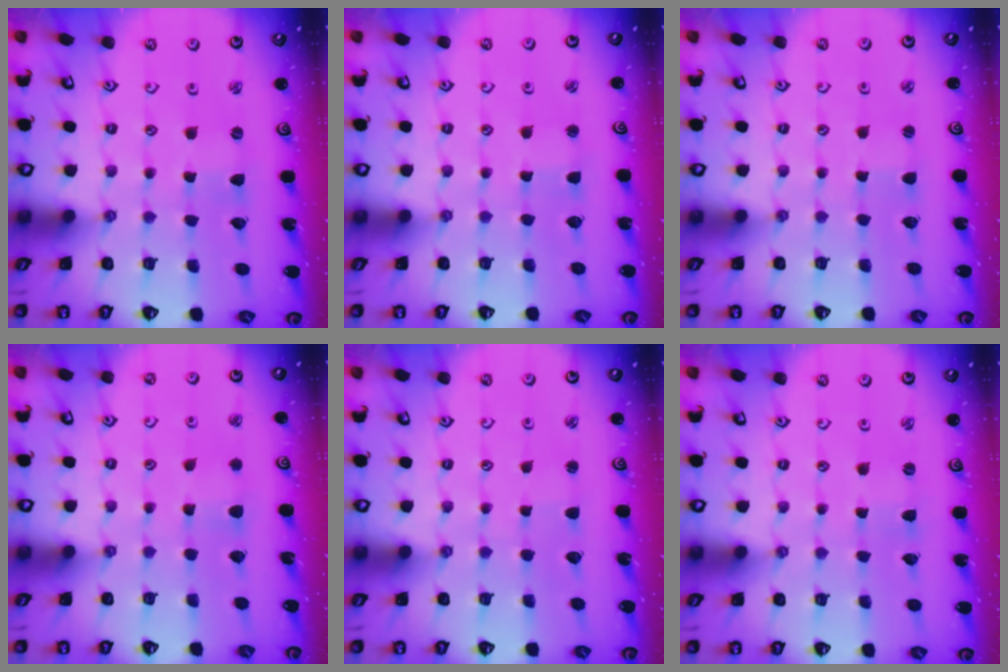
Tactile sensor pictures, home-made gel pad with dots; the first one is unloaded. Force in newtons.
{"total": 1.8, "press": 1.7, "slide": 0.3}
{"total": 1.6, "press": 1.6, "slide": 0.3}
{"total": 3.9, "press": 3.8, "slide": 0.7}
{"total": 1.1, "press": 1.1, "slide": 0.1}
{"total": 0.5, "press": 0.4, "slide": 0.3}